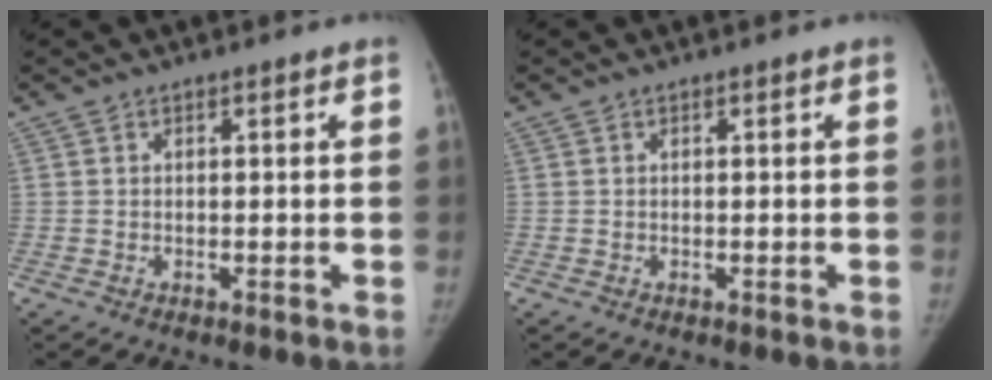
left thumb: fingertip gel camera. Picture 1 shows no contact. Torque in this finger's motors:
{"motor_torque": [-0.03, -0.04, 0.21, 0.00, 0.00]}